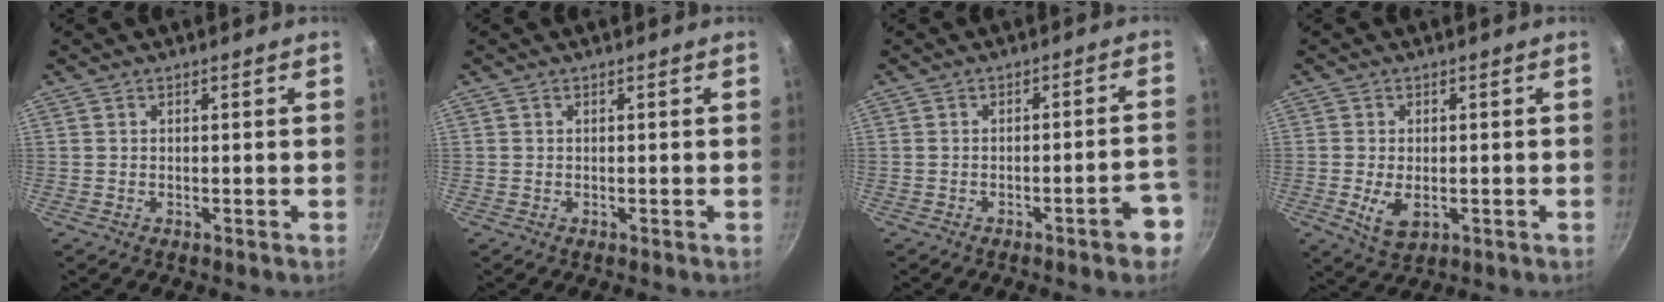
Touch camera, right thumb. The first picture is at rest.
{"total": 0.0}
{"total": 6.4, "force": [-3.5, 1.4, 5.2], "torque": [-0.055, 0.039, -0.037]}
{"total": 5.7, "force": [-1.2, 3.4, 4.5], "torque": [-0.081, -0.008, -0.015]}